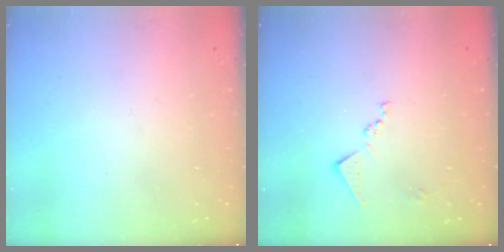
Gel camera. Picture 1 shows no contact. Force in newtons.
{"total": 10.2, "press": 10.2, "slide": 0.5}